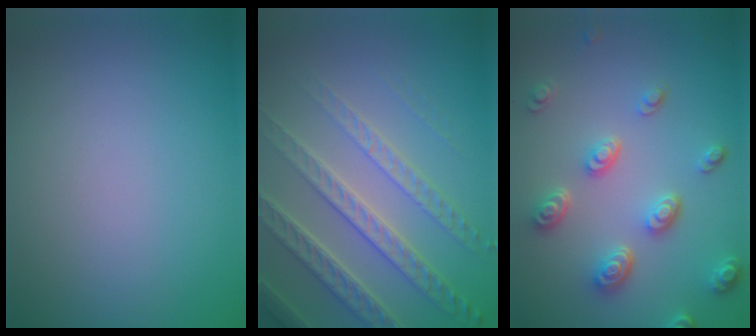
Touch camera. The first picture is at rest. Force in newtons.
{"total": 6.7, "press": 4.8, "slide": 4.6}
{"total": 4.6, "press": 3.5, "slide": 3.0}